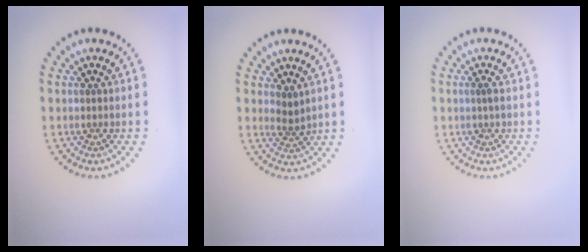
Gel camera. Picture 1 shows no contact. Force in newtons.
{"total": 1.6, "press": 1.1, "slide": 1.1}
{"total": 0.7, "press": 0.7, "slide": 0.3}